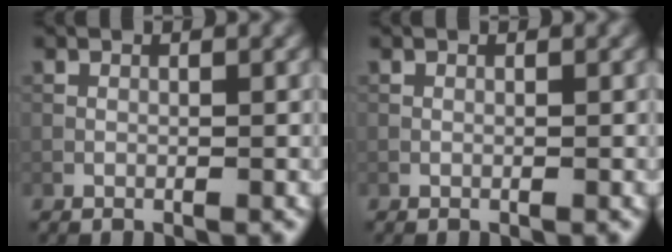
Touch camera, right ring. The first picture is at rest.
{"total": 0.0}